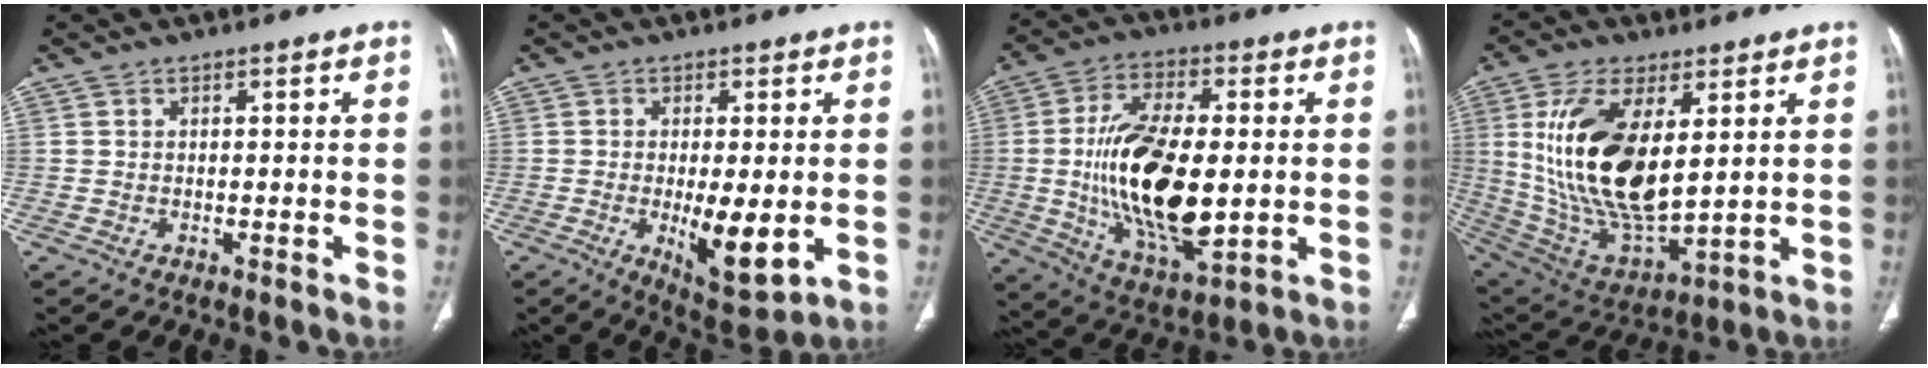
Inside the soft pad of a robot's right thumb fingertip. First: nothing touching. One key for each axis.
{"total": 9.9, "fx": -1.7, "fy": 3.5, "fz": 9.1, "tx": -0.137, "ty": -0.025, "tz": -0.016}
{"total": 21.1, "fx": -0.7, "fy": 9.8, "fz": 18.7, "tx": -0.335, "ty": -0.012, "tz": -0.003}
{"total": 21.5, "fx": 4.6, "fy": 10.0, "fz": 18.4, "tx": -0.354, "ty": -0.030, "tz": 0.101}